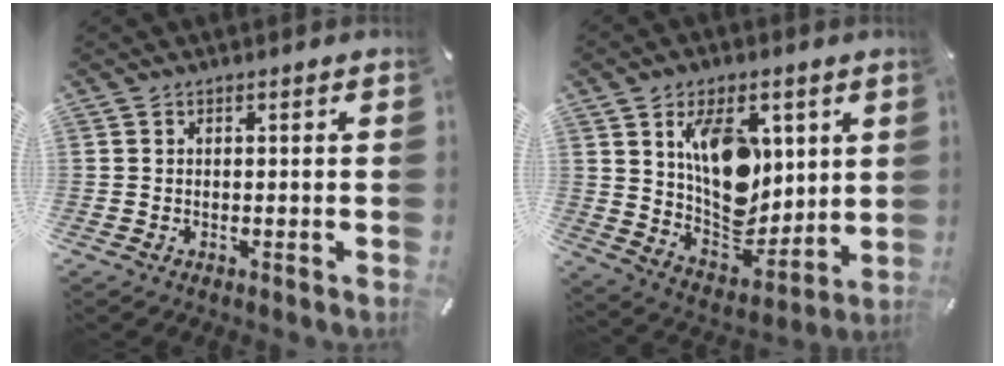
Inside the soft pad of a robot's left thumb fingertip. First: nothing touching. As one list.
[{"total": 15.0, "force": [5.5, 10.2, 9.5], "torque": [-0.143, -0.025, 0.105]}]